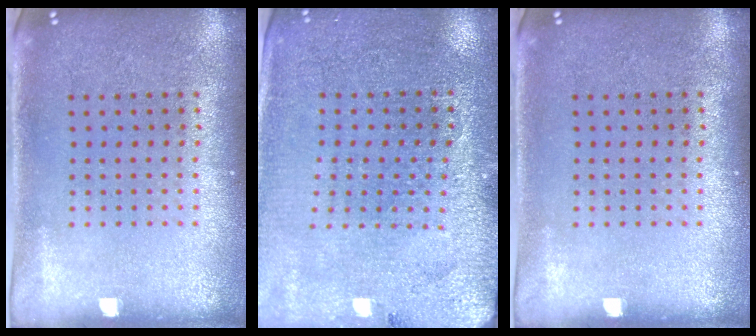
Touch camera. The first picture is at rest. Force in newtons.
{"total": 2.7, "press": 2.7, "slide": 0.3}
{"total": 0.0}